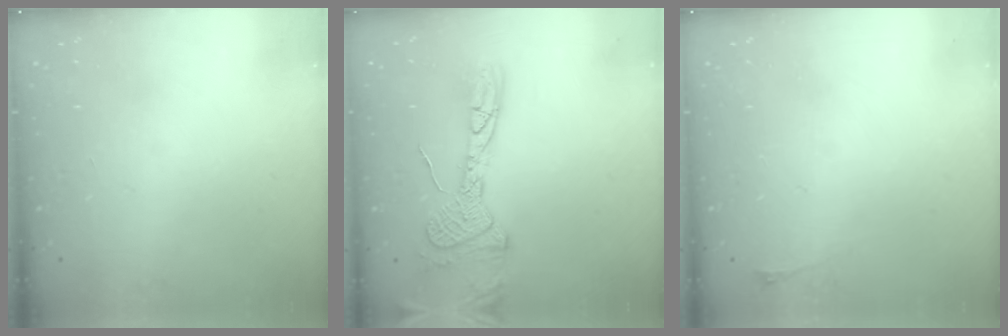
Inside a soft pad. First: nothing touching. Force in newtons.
{"total": 14.2, "press": 14.2, "slide": 1.3}
{"total": 2.8, "press": 2.1, "slide": 1.9}